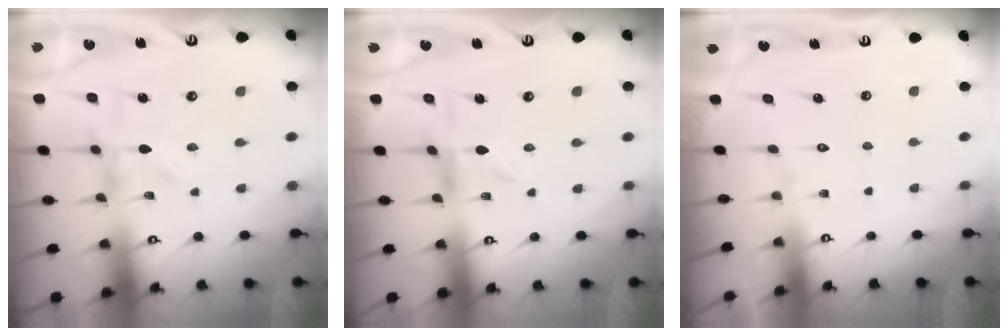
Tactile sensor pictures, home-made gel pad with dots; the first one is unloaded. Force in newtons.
{"total": 2.5, "press": 2.5, "slide": 0.3}
{"total": 1.7, "press": 1.6, "slide": 0.1}